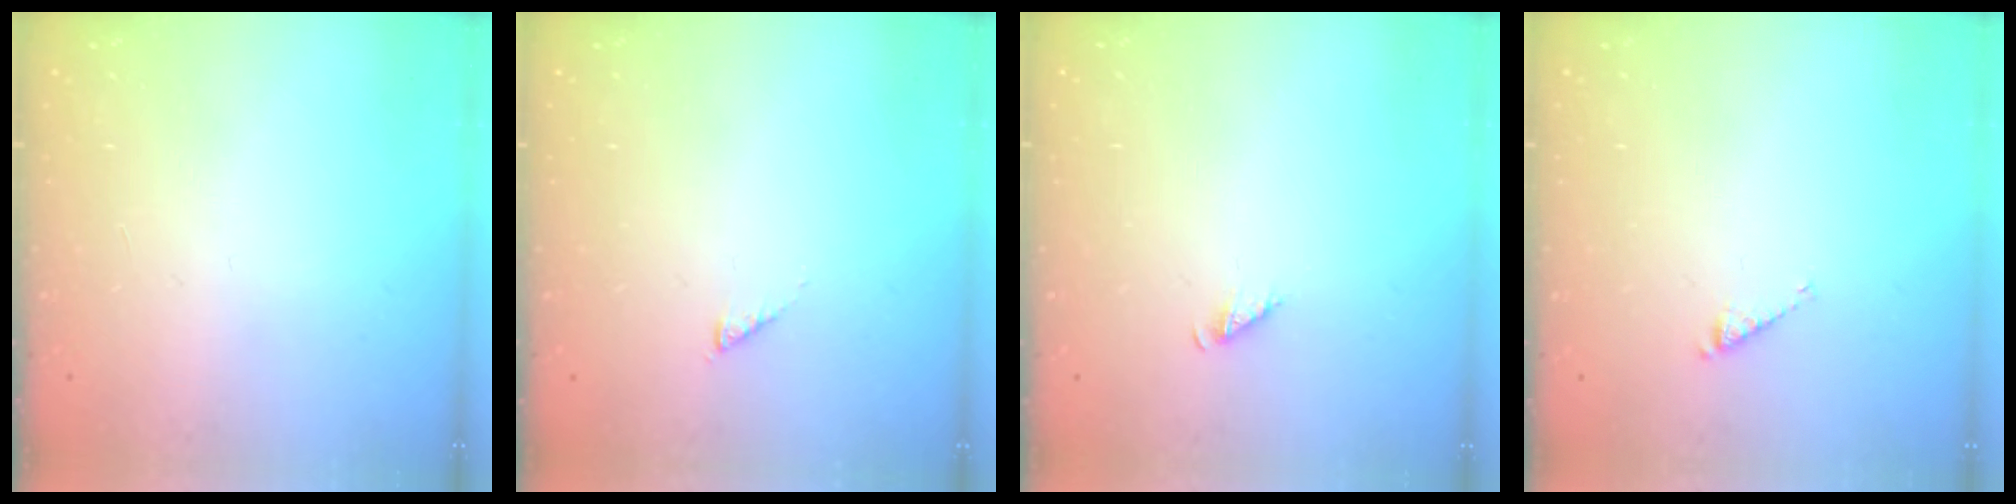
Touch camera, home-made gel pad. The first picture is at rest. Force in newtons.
{"total": 1.3, "press": 1.3, "slide": 0.3}
{"total": 2.0, "press": 1.9, "slide": 0.3}
{"total": 2.7, "press": 2.7, "slide": 0.4}